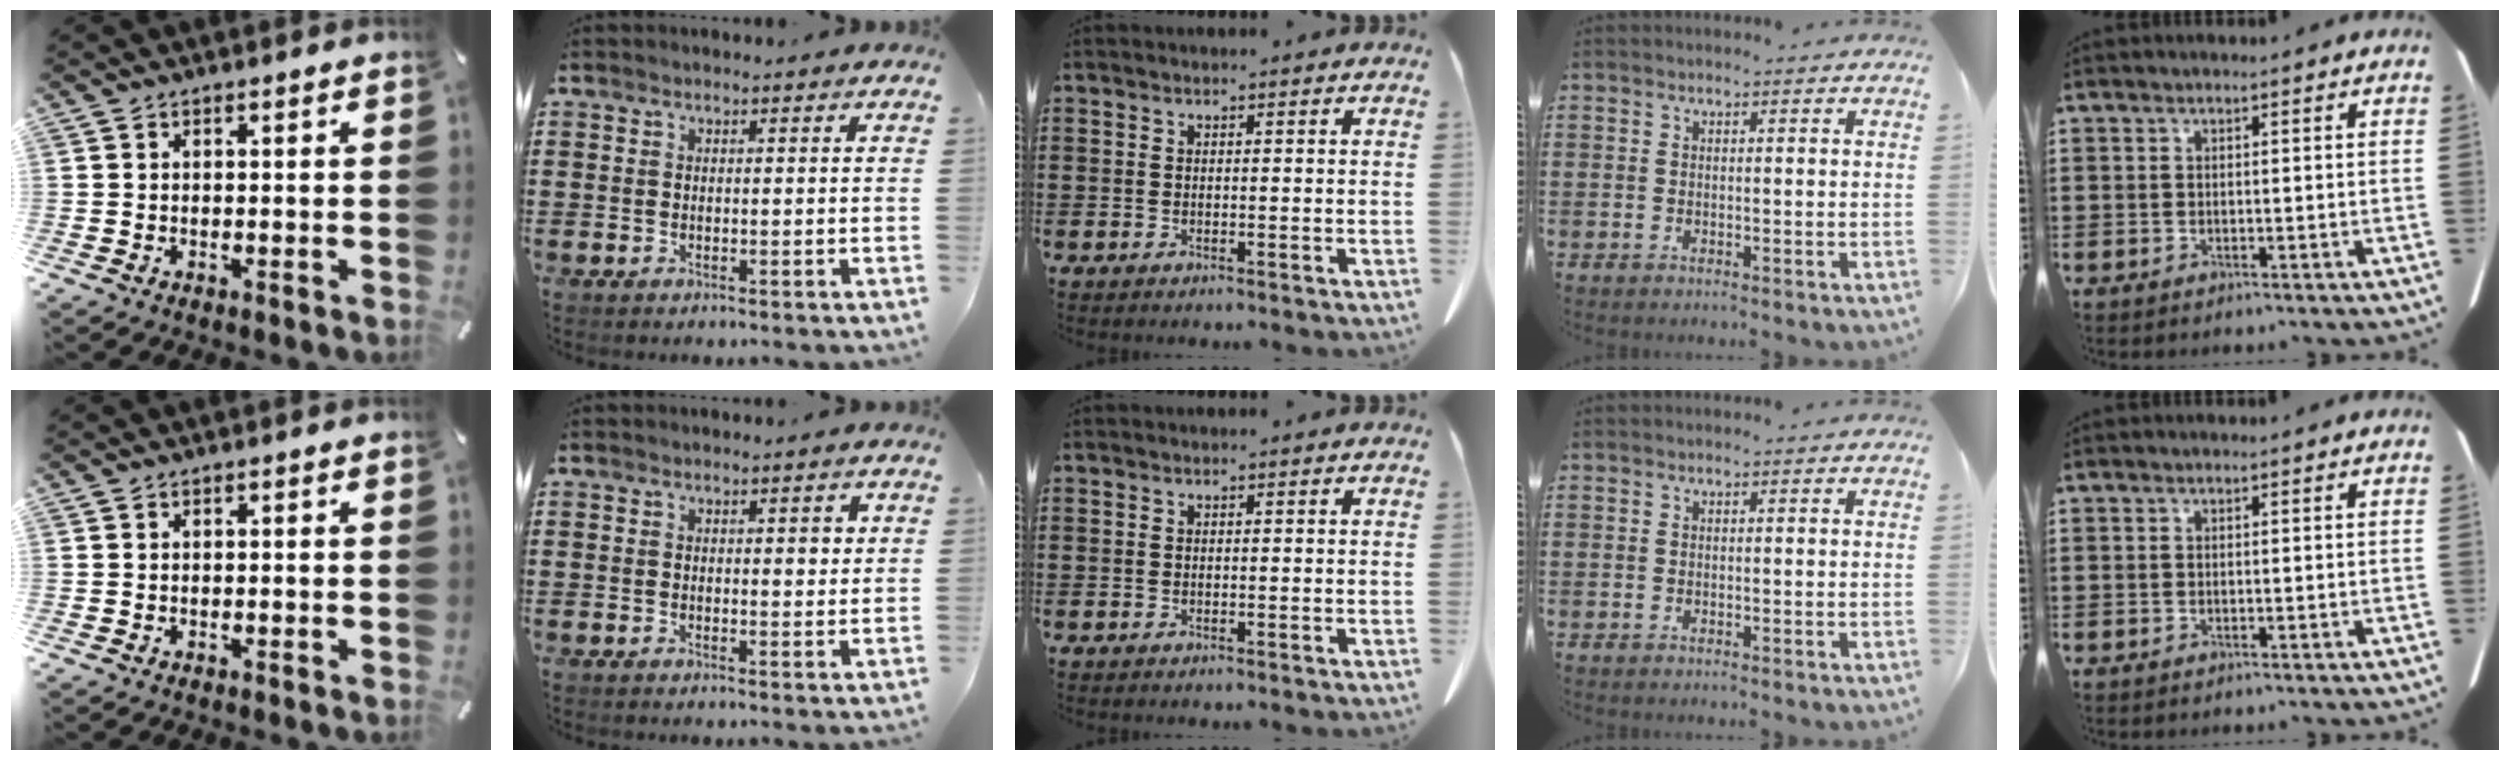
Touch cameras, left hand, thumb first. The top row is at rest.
{"index": {"total": 2.0, "force": [0.7, 0.9, 1.7], "torque": [-0.010, -0.004, 0.005]}}